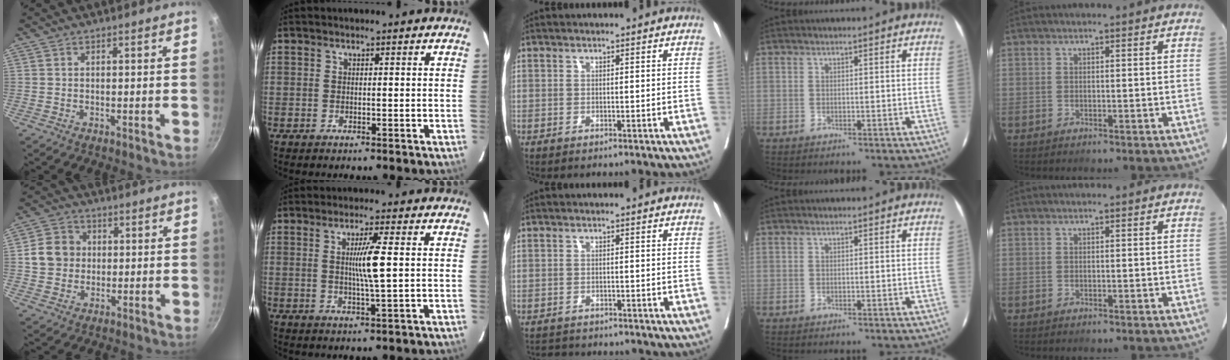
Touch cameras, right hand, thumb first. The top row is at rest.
{"thumb": {"total": 8.1, "force": [0.5, 7.3, 3.6], "torque": [-0.043, 0.010, 0.003]}, "index": {"total": 5.5, "force": [0.6, -0.7, 5.5], "torque": [-0.099, -0.006, 0.014]}, "middle": {"total": 3.4, "force": [-3.2, 1.0, 0.4], "torque": [-0.007, -0.007, -0.048]}}